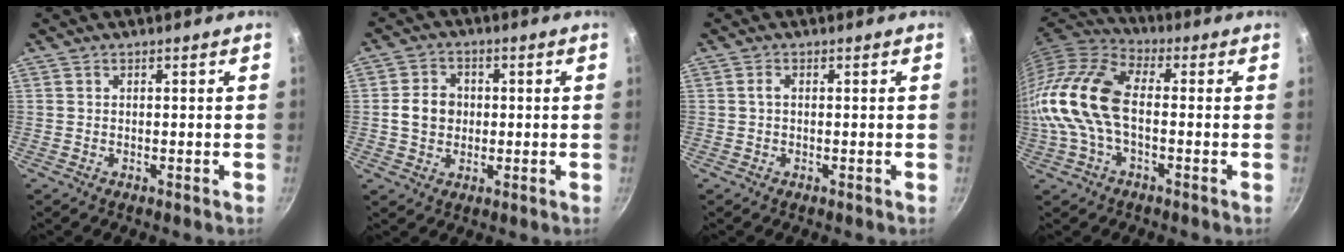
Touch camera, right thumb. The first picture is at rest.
{"total": 6.3, "force": [0.0, 5.4, 3.3], "torque": [-0.035, 0.010, -0.006]}
{"total": 1.1, "force": [0.0, 0.5, 0.9], "torque": [-0.024, 0.004, 0.000]}
{"total": 15.4, "force": [-1.3, 8.6, 12.7], "torque": [-0.249, 0.033, -0.042]}